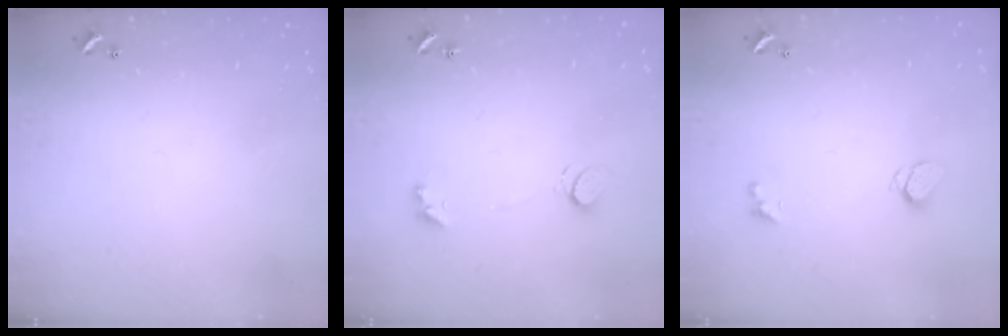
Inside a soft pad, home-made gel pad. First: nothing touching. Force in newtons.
{"total": 2.4, "press": 2.3, "slide": 0.6}
{"total": 2.4, "press": 2.3, "slide": 0.6}